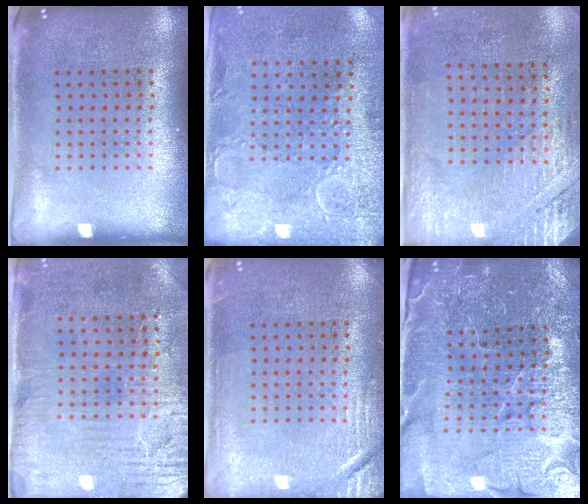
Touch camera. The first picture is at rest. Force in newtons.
{"total": 2.9, "press": 2.3, "slide": 1.8}
{"total": 2.7, "press": 2.4, "slide": 1.3}
{"total": 3.1, "press": 2.6, "slide": 1.8}
{"total": 2.5, "press": 2.5, "slide": 0.4}
{"total": 4.2, "press": 4.1, "slide": 0.8}